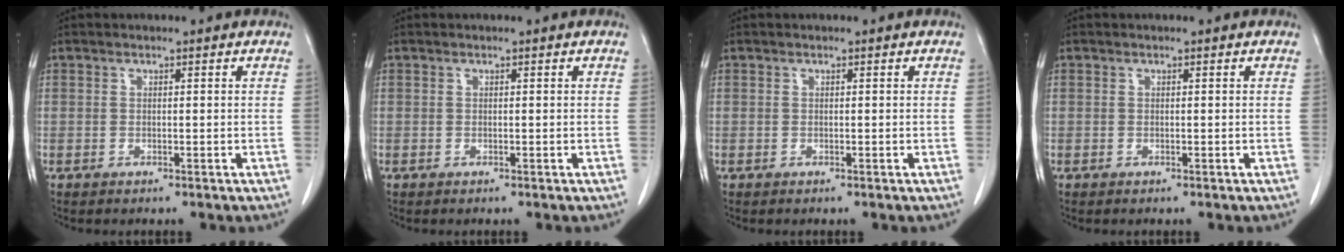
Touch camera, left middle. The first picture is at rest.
{"total": 0.0}
{"total": 0.0}
{"total": 0.0}